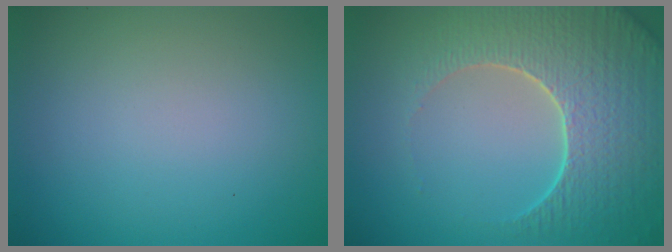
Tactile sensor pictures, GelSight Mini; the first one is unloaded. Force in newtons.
{"total": 7.3, "press": 5.8, "slide": 4.3}